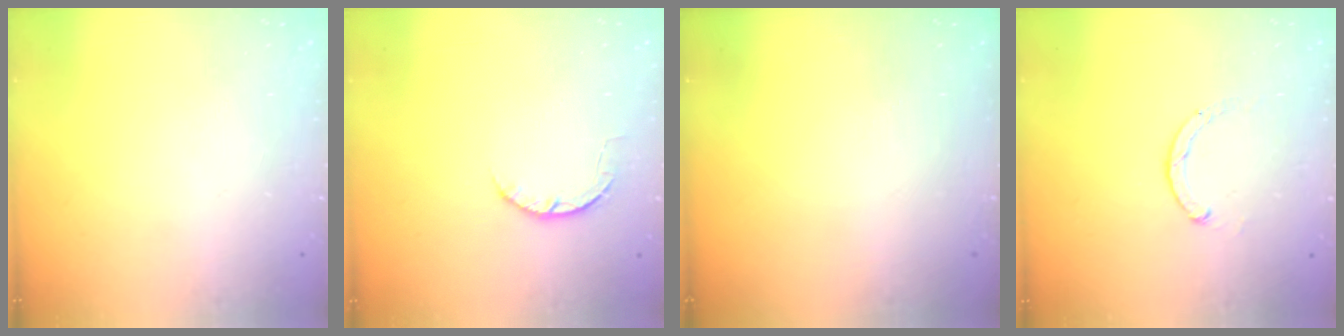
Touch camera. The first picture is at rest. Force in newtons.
{"total": 4.5, "press": 4.5, "slide": 0.7}
{"total": 0.0}
{"total": 1.8, "press": 1.7, "slide": 0.5}